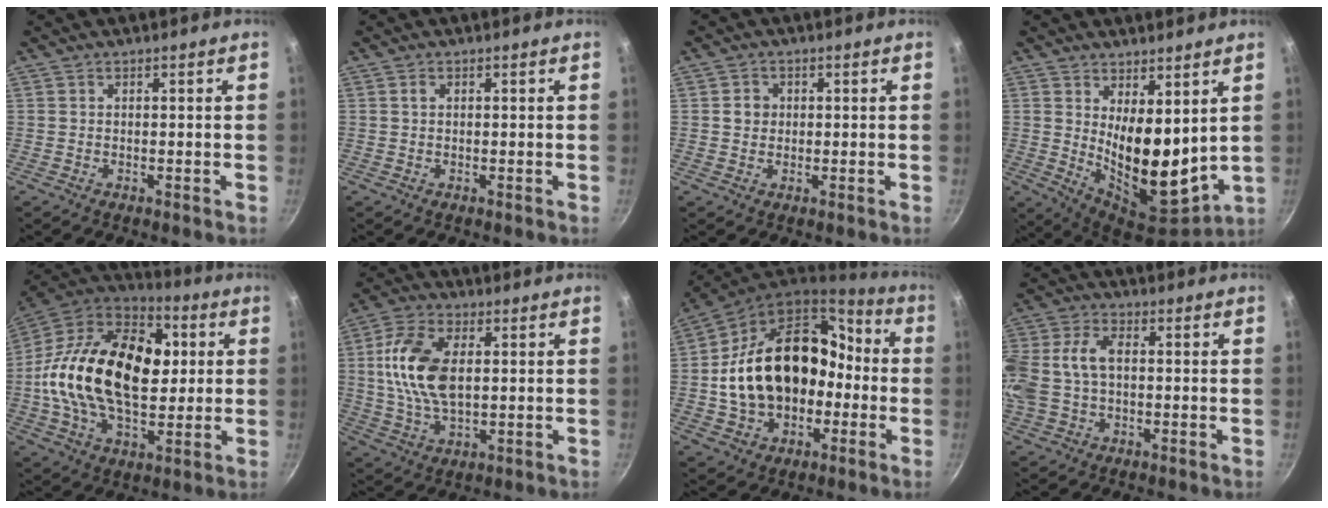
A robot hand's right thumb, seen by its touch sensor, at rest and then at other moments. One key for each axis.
{"total": 0.7, "fx": 0.2, "fy": 0.5, "fz": 0.4, "tx": -0.007, "ty": 0.004, "tz": 0.004}
{"total": 2.7, "fx": 0.3, "fy": 2.4, "fz": 1.1, "tx": -0.005, "ty": 0.005, "tz": 0.002}
{"total": 14.2, "fx": 3.7, "fy": 6.7, "fz": 11.9, "tx": -0.154, "ty": -0.064, "tz": 0.078}
{"total": 29.0, "fx": 2.6, "fy": 17.8, "fz": 22.8, "tx": -0.385, "ty": 0.024, "tz": 0.031}
{"total": 13.5, "fx": 1.8, "fy": 7.7, "fz": 11.0, "tx": -0.206, "ty": 0.006, "tz": 0.029}
{"total": 23.7, "fx": -2.0, "fy": 17.0, "fz": 16.3, "tx": -0.242, "ty": 0.073, "tz": -0.021}
{"total": 14.8, "fx": 0.1, "fy": 9.9, "fz": 10.9, "tx": -0.239, "ty": 0.029, "tz": -0.008}